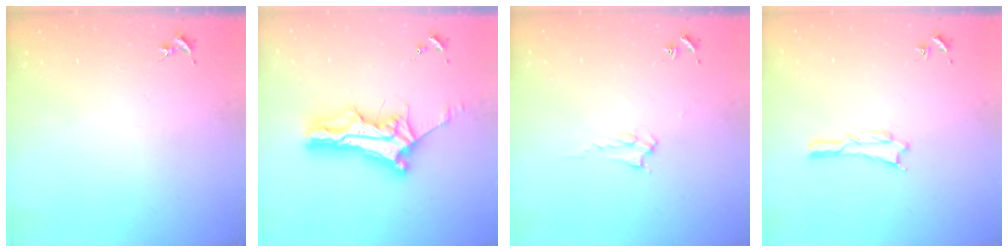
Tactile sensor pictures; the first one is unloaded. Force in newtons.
{"total": 10.8, "press": 10.7, "slide": 0.8}
{"total": 2.0, "press": 2.0, "slide": 0.2}
{"total": 0.6, "press": 0.6, "slide": 0.1}